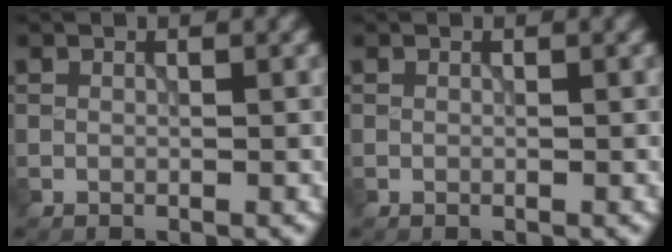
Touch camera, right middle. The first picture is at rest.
{"total": 0.0}